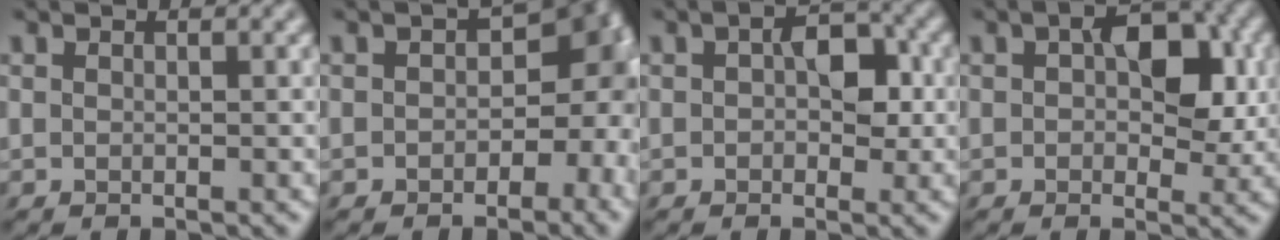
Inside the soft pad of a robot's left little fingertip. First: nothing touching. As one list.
[{"total": 13.2, "force": [-2.2, 9.1, 9.3], "torque": [-0.102, -0.027, -0.042]}, {"total": 4.8, "force": [0.0, 3.1, 3.7], "torque": [-0.058, 0.004, -0.001]}, {"total": 7.5, "force": [0.9, 4.4, 5.9], "torque": [-0.099, 0.001, 0.014]}]